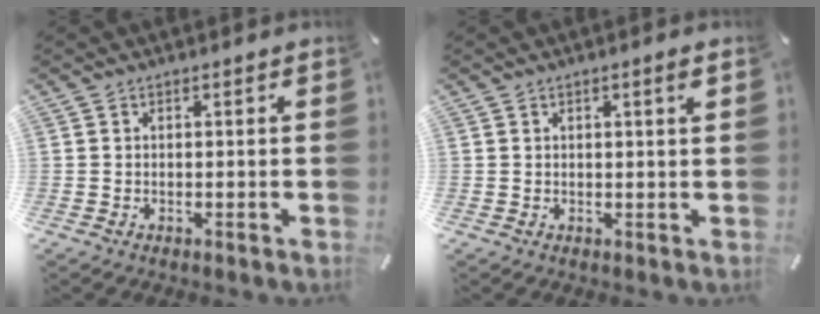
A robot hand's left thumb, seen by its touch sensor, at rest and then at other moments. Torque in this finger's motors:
{"motor_torque": [0.11, -0.24, 0.04, 0.00, 0.04]}